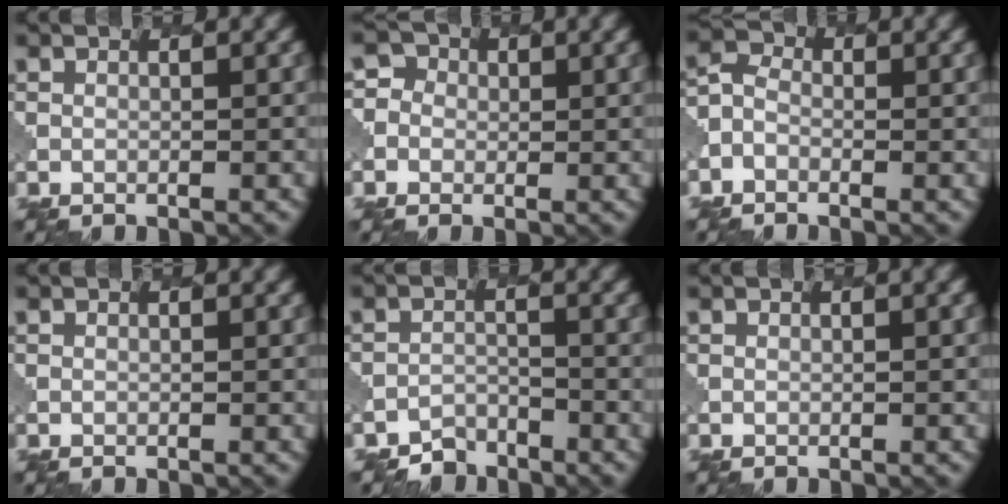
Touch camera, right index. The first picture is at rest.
{"total": 3.5, "force": [-0.3, 3.4, 0.7], "torque": [0.004, 0.017, -0.030]}
{"total": 1.8, "force": [-0.9, 1.5, 0.6], "torque": [-0.016, 0.001, -0.025]}
{"total": 0.0}
{"total": 2.1, "force": [-2.0, 0.8, -0.3], "torque": [0.009, 0.002, -0.035]}
{"total": 0.5, "force": [0.1, 0.1, 0.5], "torque": [-0.006, 0.001, 0.000]}